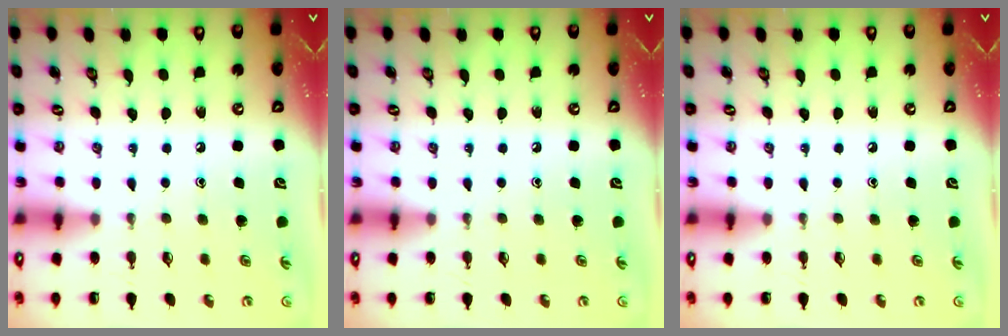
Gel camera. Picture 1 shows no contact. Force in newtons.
{"total": 0.0}
{"total": 0.0}